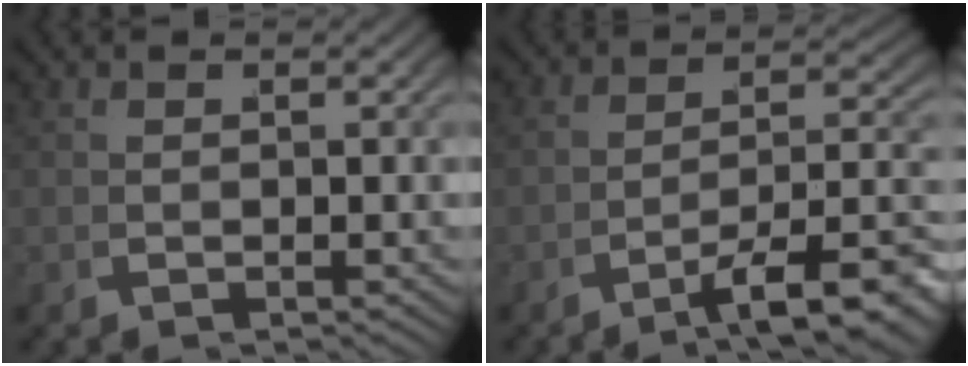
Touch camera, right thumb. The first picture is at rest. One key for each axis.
{"total": 8.0, "fx": -3.2, "fy": 3.8, "fz": 6.3, "tx": -0.088, "ty": -0.023, "tz": -0.034}